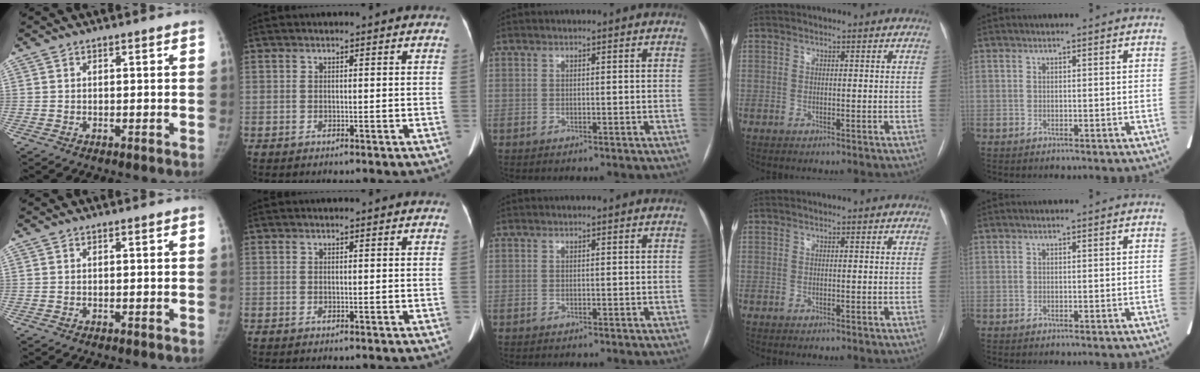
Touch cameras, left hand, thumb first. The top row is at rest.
{}